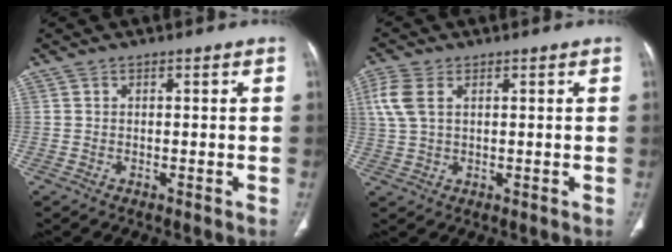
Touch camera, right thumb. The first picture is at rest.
{"total": 5.9, "force": [1.9, 3.5, 4.4], "torque": [-0.121, 0.010, 0.041]}